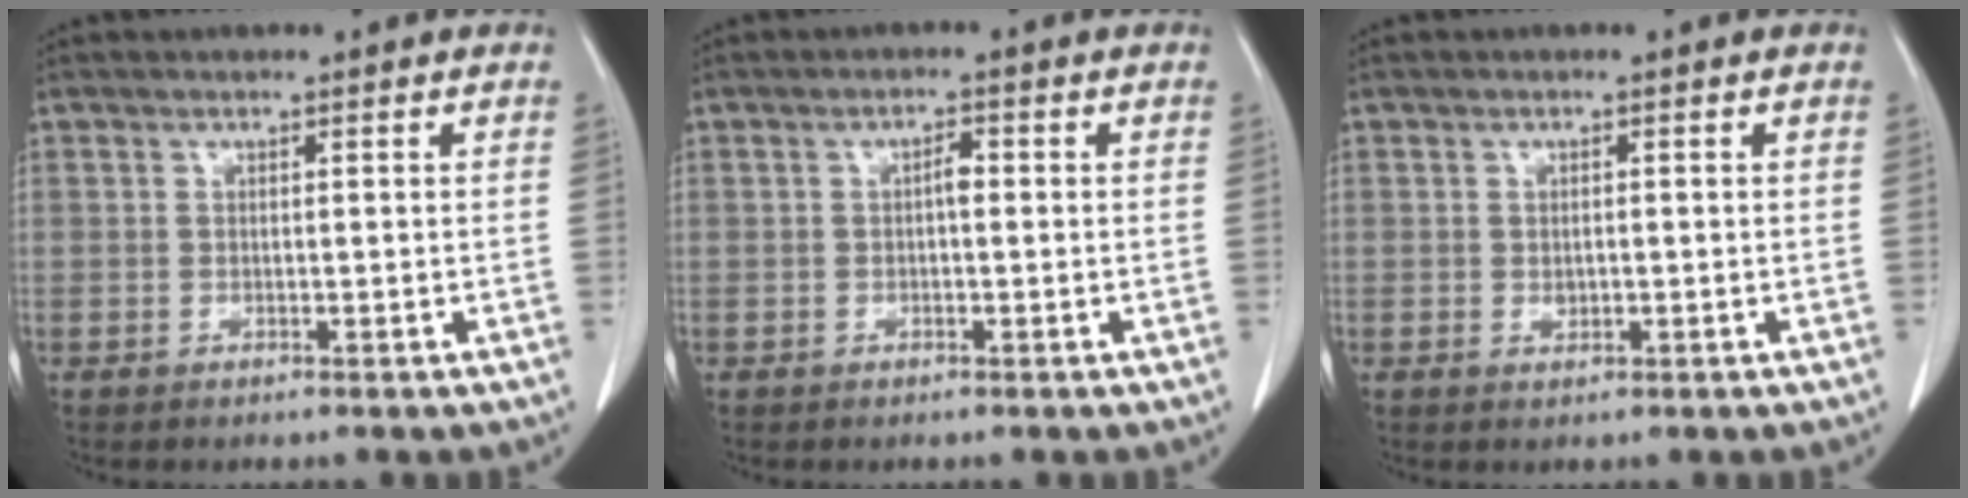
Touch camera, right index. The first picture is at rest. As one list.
[{"total": 1.6, "force": [0.0, 0.6, 1.5], "torque": [-0.024, 0.005, -0.002]}, {"total": 1.2, "force": [-0.1, 0.8, 0.9], "torque": [-0.014, -0.001, 0.002]}]